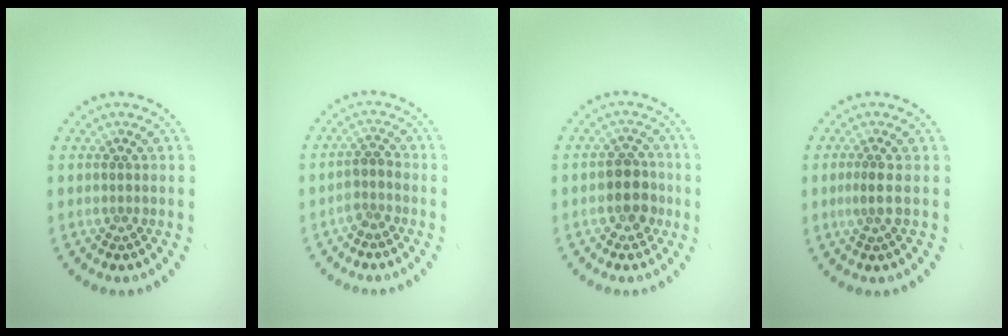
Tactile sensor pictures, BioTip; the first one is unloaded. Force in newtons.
{"total": 1.5, "press": 1.2, "slide": 1.0}
{"total": 3.0, "press": 2.8, "slide": 1.0}
{"total": 1.6, "press": 1.2, "slide": 1.1}